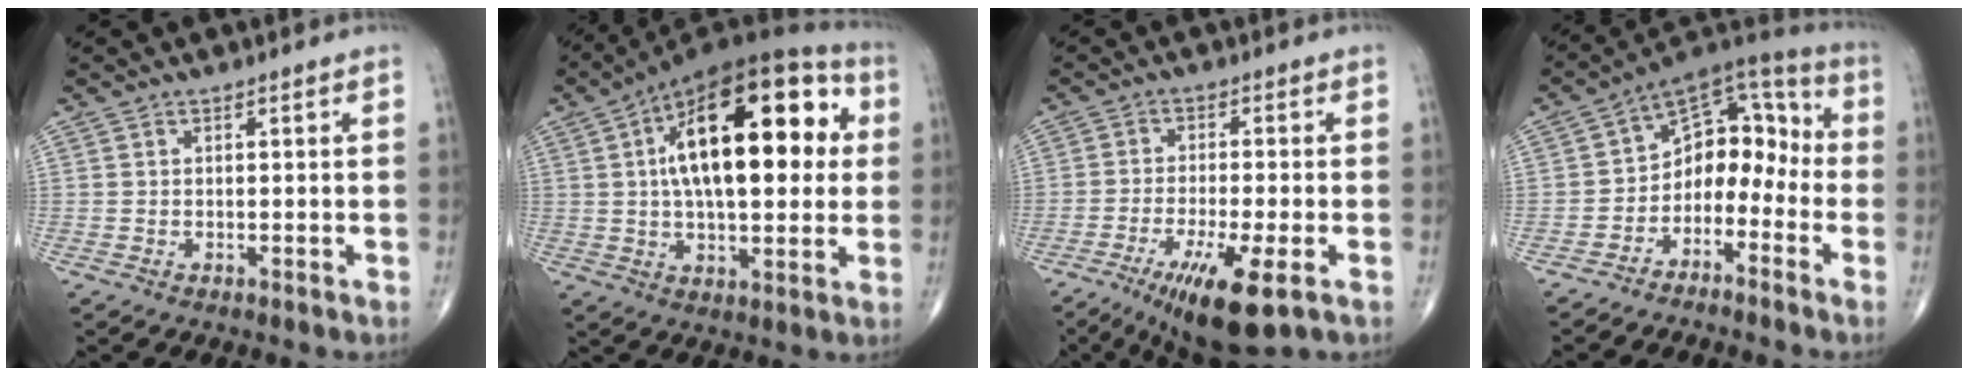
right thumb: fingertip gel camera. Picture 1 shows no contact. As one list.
[{"total": 26.2, "force": [5.2, 11.9, 22.7], "torque": [-0.344, 0.022, 0.070]}, {"total": 11.3, "force": [-5.4, 2.1, 9.7], "torque": [-0.174, -0.008, -0.085]}, {"total": 11.8, "force": [-4.2, 8.3, 7.3], "torque": [-0.062, 0.090, -0.085]}]